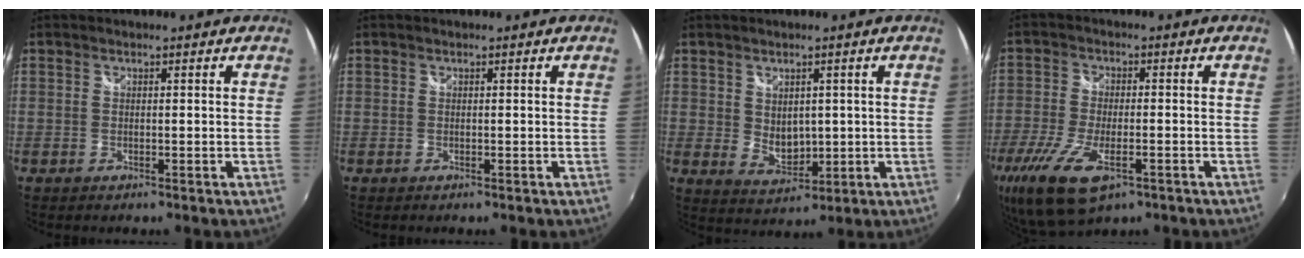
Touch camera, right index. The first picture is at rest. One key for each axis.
{"total": 0.0}
{"total": 5.1, "fx": 1.0, "fy": 3.8, "fz": 3.2, "tx": -0.049, "ty": -0.006, "tz": 0.026}
{"total": 14.7, "fx": -7.8, "fy": 6.0, "fz": 11.0, "tx": -0.242, "ty": -0.052, "tz": -0.136}